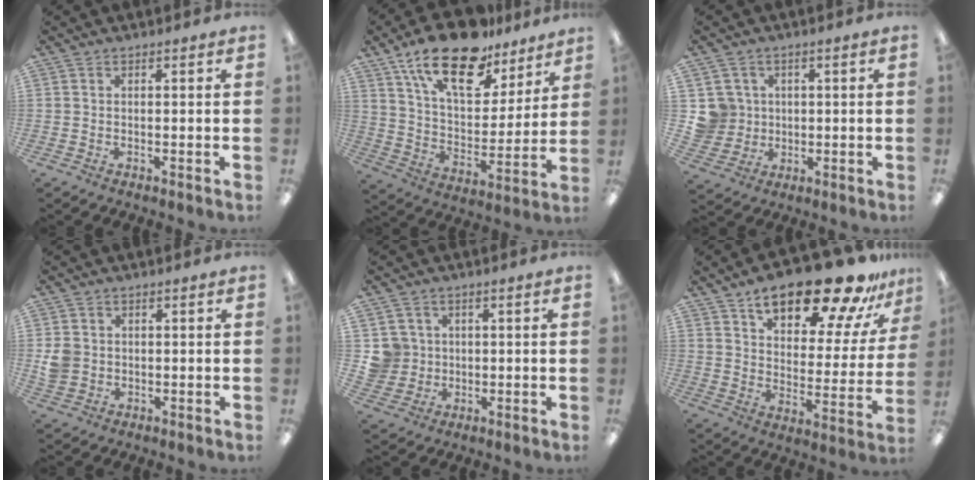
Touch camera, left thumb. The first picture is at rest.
{"total": 20.6, "force": [14.0, 9.2, 11.9], "torque": [-0.203, -0.079, 0.244]}
{"total": 6.5, "force": [1.5, 6.3, 0.0], "torque": [-0.013, 0.005, 0.035]}
{"total": 4.3, "force": [0.1, 4.1, 1.4], "torque": [-0.013, 0.005, 0.003]}
{"total": 6.0, "force": [1.2, 5.8, 0.4], "torque": [-0.022, 0.004, 0.025]}
{"total": 21.9, "force": [15.9, 7.6, 13.0], "torque": [-0.197, -0.098, 0.263]}